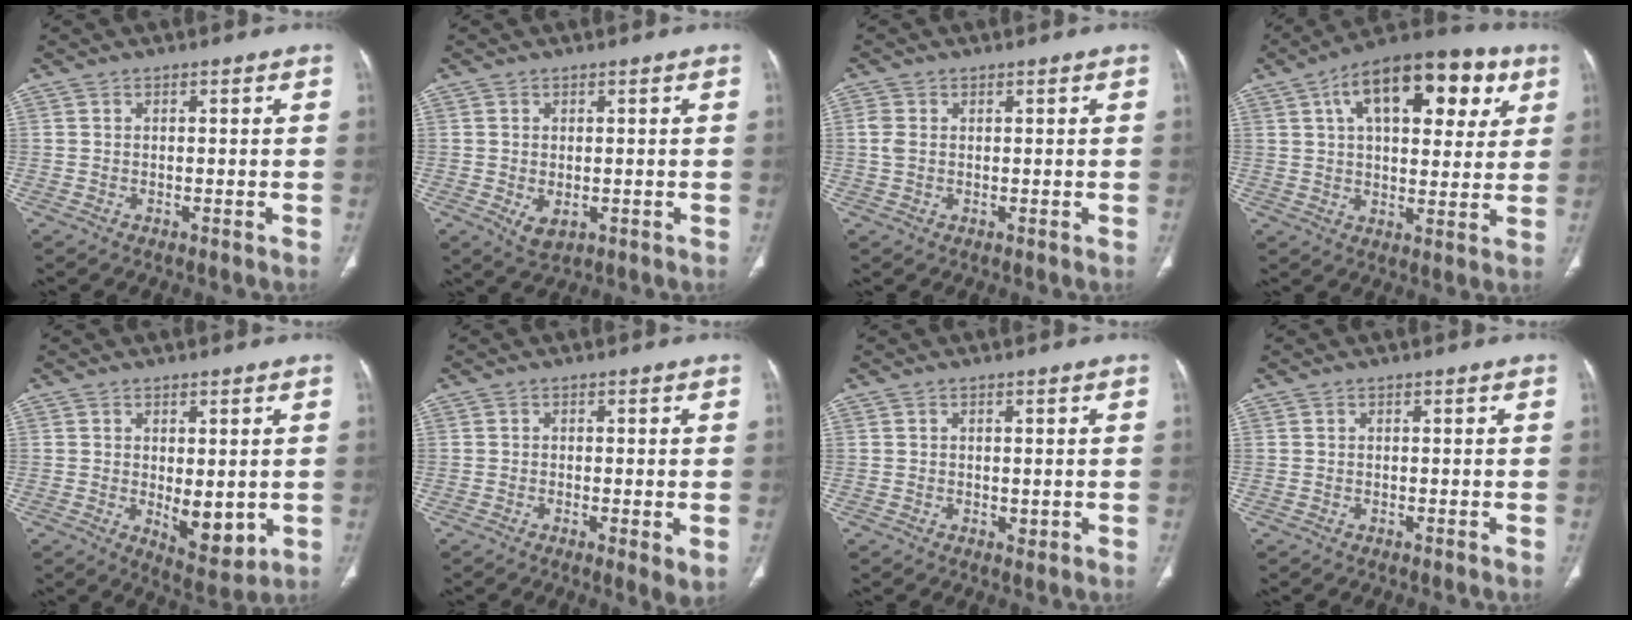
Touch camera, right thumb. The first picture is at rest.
{"total": 3.3, "force": [-0.6, 2.0, 2.5], "torque": [-0.043, -0.007, 0.002]}
{"total": 2.3, "force": [0.4, 1.7, 1.5], "torque": [-0.041, 0.003, 0.009]}
{"total": 21.2, "force": [8.3, 10.8, 16.3], "torque": [-0.209, 0.008, 0.123]}
{"total": 7.1, "force": [-0.5, 3.4, 6.3], "torque": [-0.072, -0.020, 0.008]}
{"total": 3.4, "force": [-0.7, 0.8, 3.2], "torque": [-0.057, -0.013, -0.014]}
{"total": 0.9, "force": [0.1, 0.7, 0.6], "torque": [-0.007, -0.003, 0.004]}
{"total": 0.0}